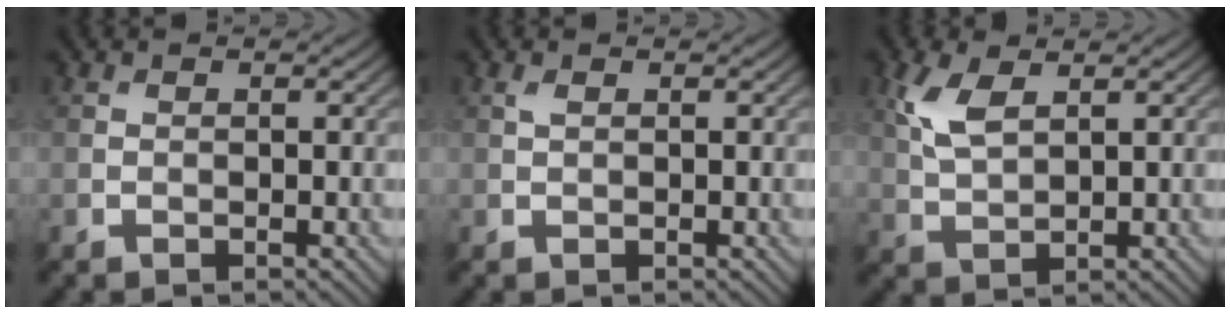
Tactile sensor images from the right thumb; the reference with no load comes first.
{"total": 0.7, "force": [0.3, 0.3, 0.5], "torque": [-0.015, 0.002, 0.006]}
{"total": 5.1, "force": [2.2, 2.3, 3.9], "torque": [-0.103, 0.003, 0.048]}